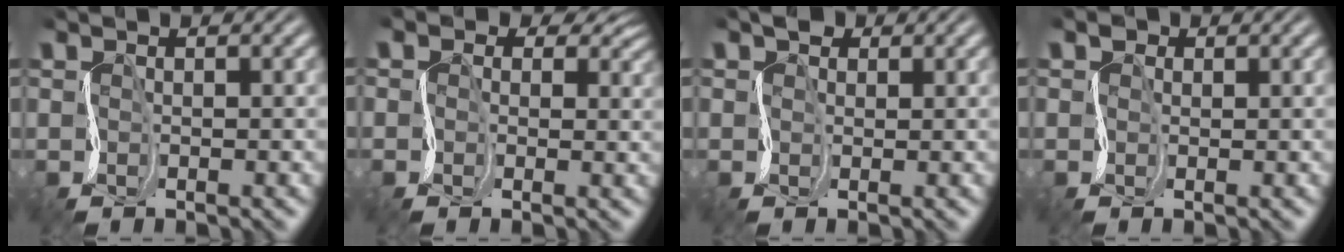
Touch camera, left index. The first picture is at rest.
{"total": 6.4, "force": [2.9, 4.6, 3.3], "torque": [-0.063, 0.012, 0.010]}
{"total": 1.7, "force": [1.3, 1.0, 0.4], "torque": [-0.001, 0.014, 0.009]}
{"total": 1.6, "force": [0.8, 1.3, 0.6], "torque": [-0.001, 0.012, -0.006]}